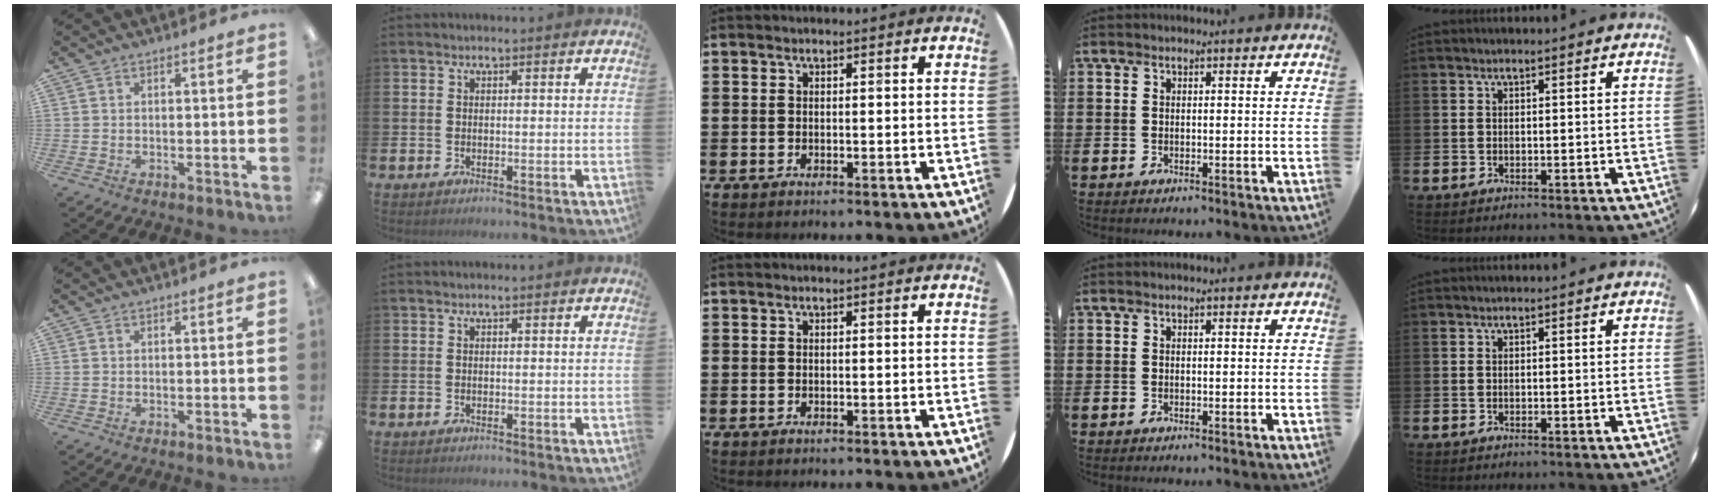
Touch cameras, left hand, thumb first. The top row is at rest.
{}